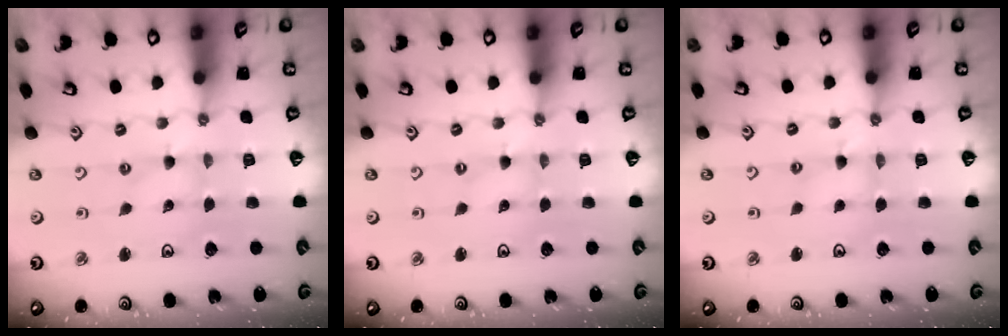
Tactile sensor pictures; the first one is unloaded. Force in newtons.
{"total": 0.0}
{"total": 2.3, "press": 2.3, "slide": 0.3}